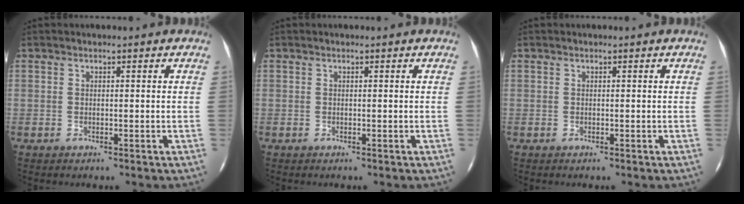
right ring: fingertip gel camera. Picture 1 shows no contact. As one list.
[{"total": 0.0}, {"total": 0.0}]